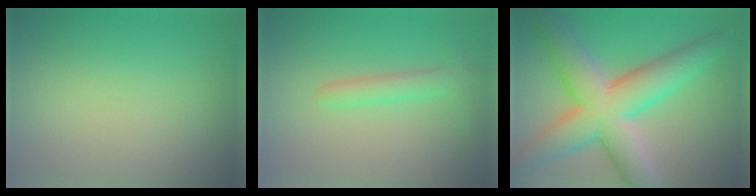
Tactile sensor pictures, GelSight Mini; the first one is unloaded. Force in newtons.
{"total": 2.5, "press": 2.5, "slide": 0.2}
{"total": 10.3, "press": 10.3, "slide": 0.3}